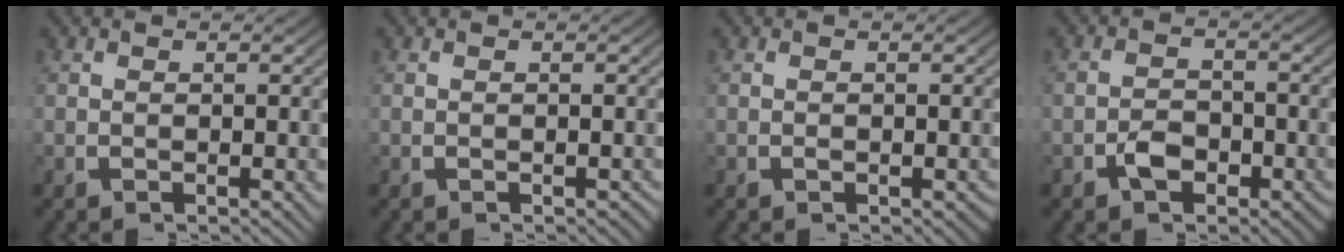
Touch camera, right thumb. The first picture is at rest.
{"total": 0.7, "force": [-0.6, 0.2, 0.3], "torque": [-0.006, -0.003, -0.005]}
{"total": 0.9, "force": [-0.4, 0.5, 0.6], "torque": [-0.008, -0.003, -0.003]}
{"total": 2.8, "force": [-1.6, 1.8, 1.4], "torque": [-0.023, -0.008, -0.024]}